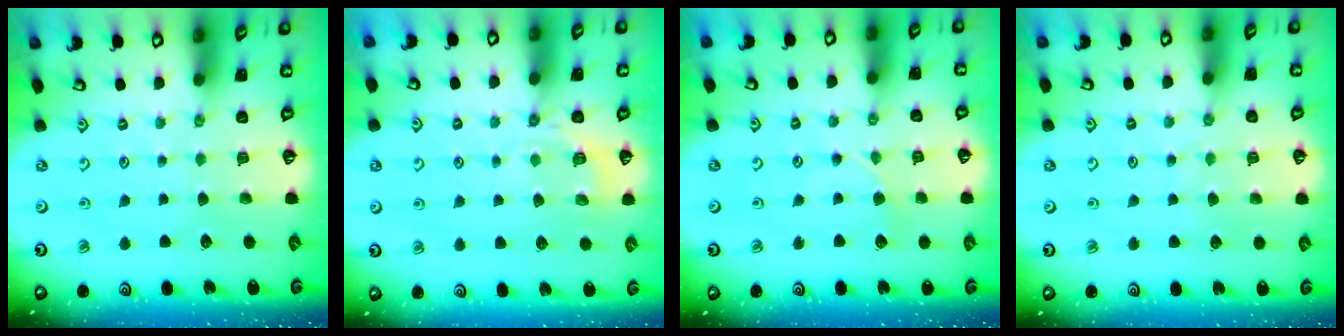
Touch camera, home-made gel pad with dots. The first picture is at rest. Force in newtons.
{"total": 5.7, "press": 5.3, "slide": 1.9}
{"total": 2.2, "press": 2.2, "slide": 0.3}
{"total": 2.6, "press": 2.6, "slide": 0.3}